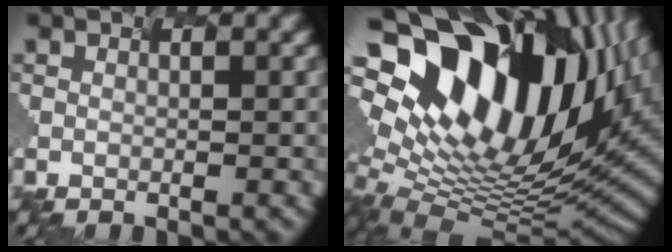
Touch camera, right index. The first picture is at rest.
{"total": 18.9, "force": [6.6, 10.8, 14.0], "torque": [-0.259, 0.014, 0.137]}